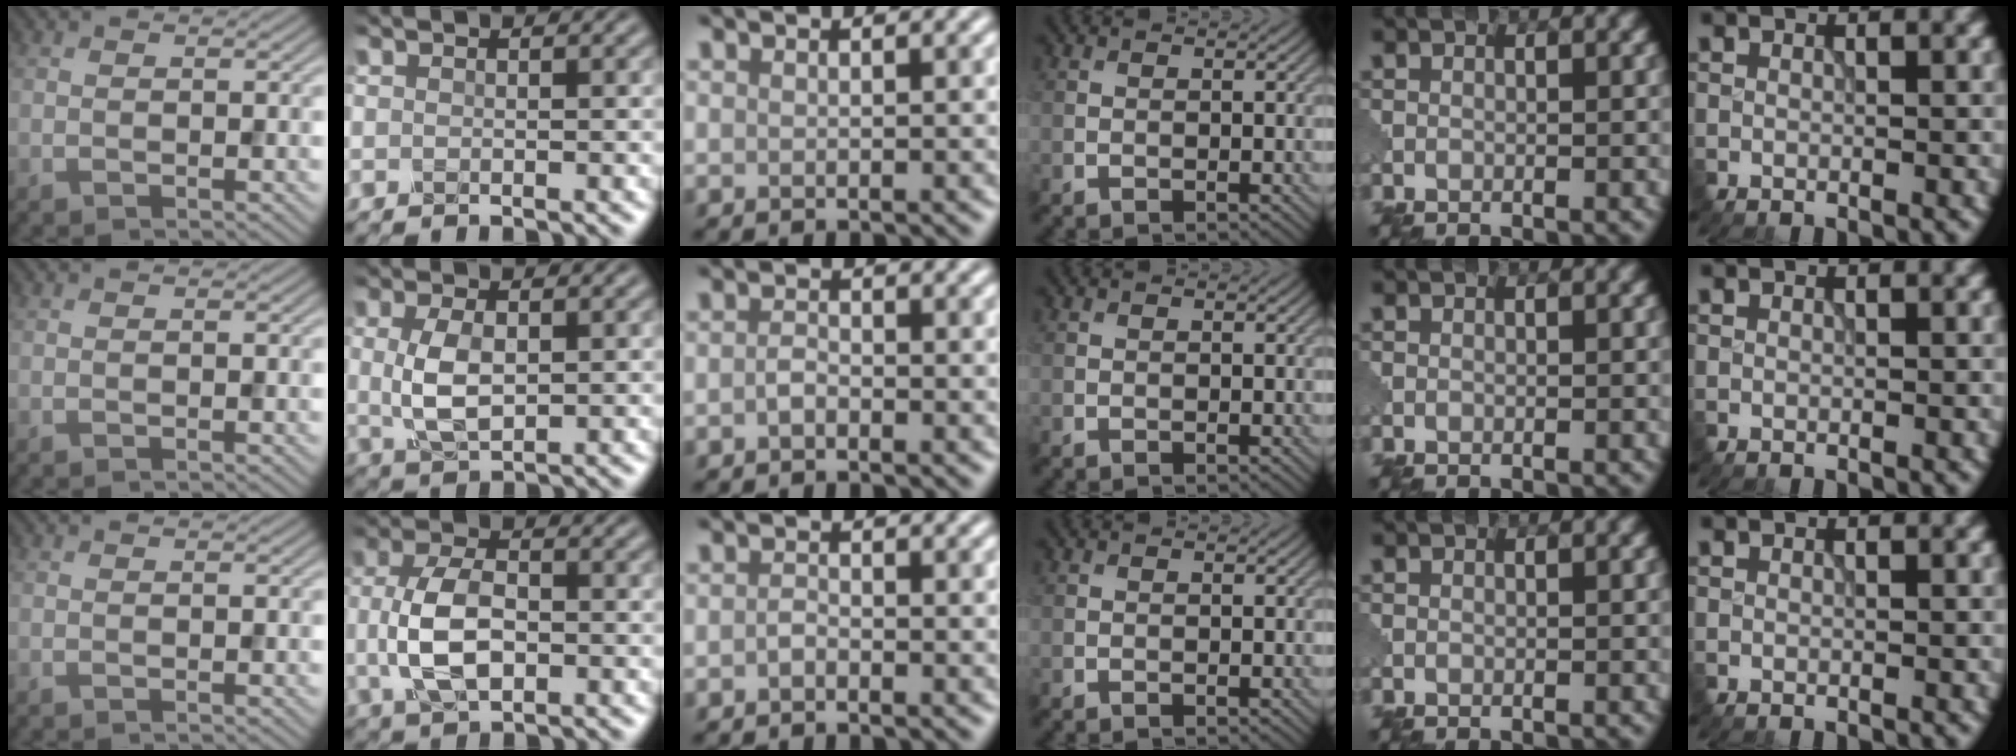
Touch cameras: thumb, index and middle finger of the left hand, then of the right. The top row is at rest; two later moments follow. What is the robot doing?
{"motion": "close", "object": "eyeshadow palette"}